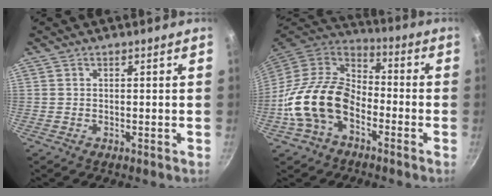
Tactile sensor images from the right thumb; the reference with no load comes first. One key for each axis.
{"total": 17.1, "fx": -5.5, "fy": 11.7, "fz": 11.3, "tx": -0.178, "ty": 0.050, "tz": -0.122}